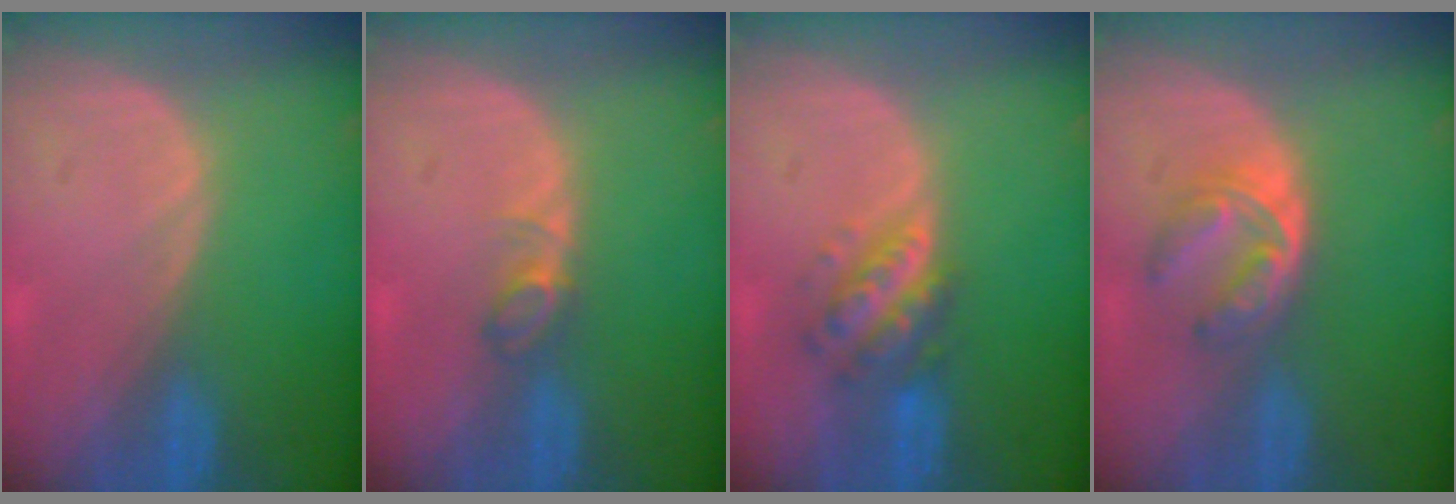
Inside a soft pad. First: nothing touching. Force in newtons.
{"total": 2.4, "press": 2.4, "slide": 0.4}
{"total": 5.7, "press": 5.3, "slide": 2.3}
{"total": 6.3, "press": 5.0, "slide": 3.8}